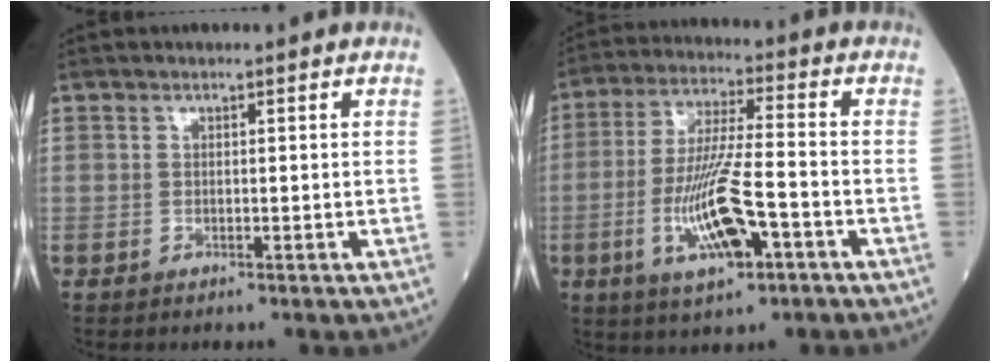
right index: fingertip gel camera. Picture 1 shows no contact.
{"total": 12.4, "force": [-4.3, 1.9, 11.5], "torque": [-0.228, -0.010, -0.074]}